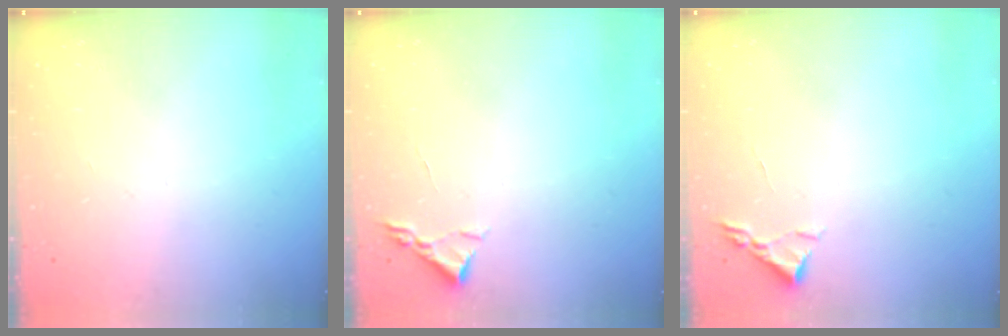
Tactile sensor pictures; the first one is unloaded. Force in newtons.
{"total": 2.2, "press": 2.2, "slide": 0.3}
{"total": 2.4, "press": 2.3, "slide": 0.3}